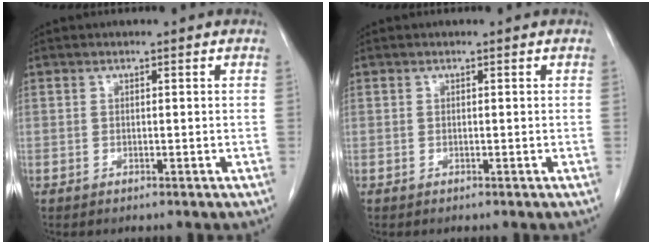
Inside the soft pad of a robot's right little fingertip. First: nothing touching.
{"total": 0.0}